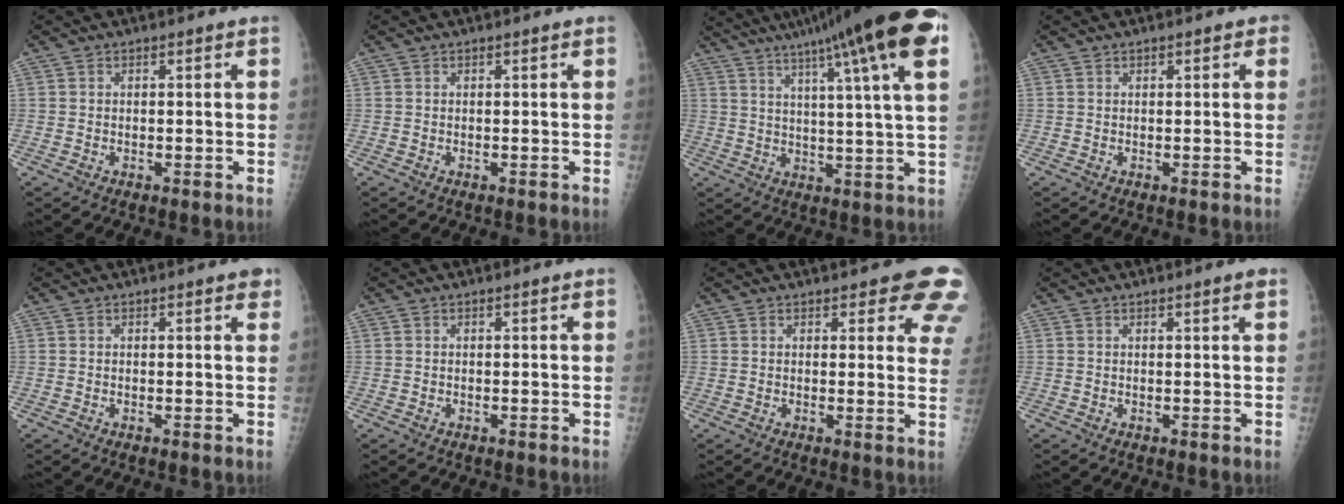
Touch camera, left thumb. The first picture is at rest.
{"total": 0.0}
{"total": 22.1, "force": [12.5, 1.5, 18.2], "torque": [-0.277, -0.009, 0.164]}
{"total": 1.9, "force": [0.8, 0.9, 1.4], "torque": [-0.014, 0.001, 0.009]}
{"total": 1.9, "force": [1.2, 0.7, 1.3], "torque": [-0.008, -0.002, 0.010]}
{"total": 0.0}
{"total": 9.6, "force": [7.4, 3.4, 5.1], "torque": [-0.009, -0.032, 0.064]}
{"total": 1.3, "force": [0.9, 0.0, 1.0], "torque": [-0.011, -0.005, 0.012]}